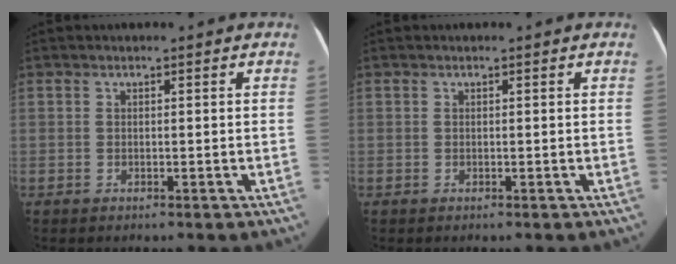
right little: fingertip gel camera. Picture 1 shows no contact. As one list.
[{"total": 0.0}]